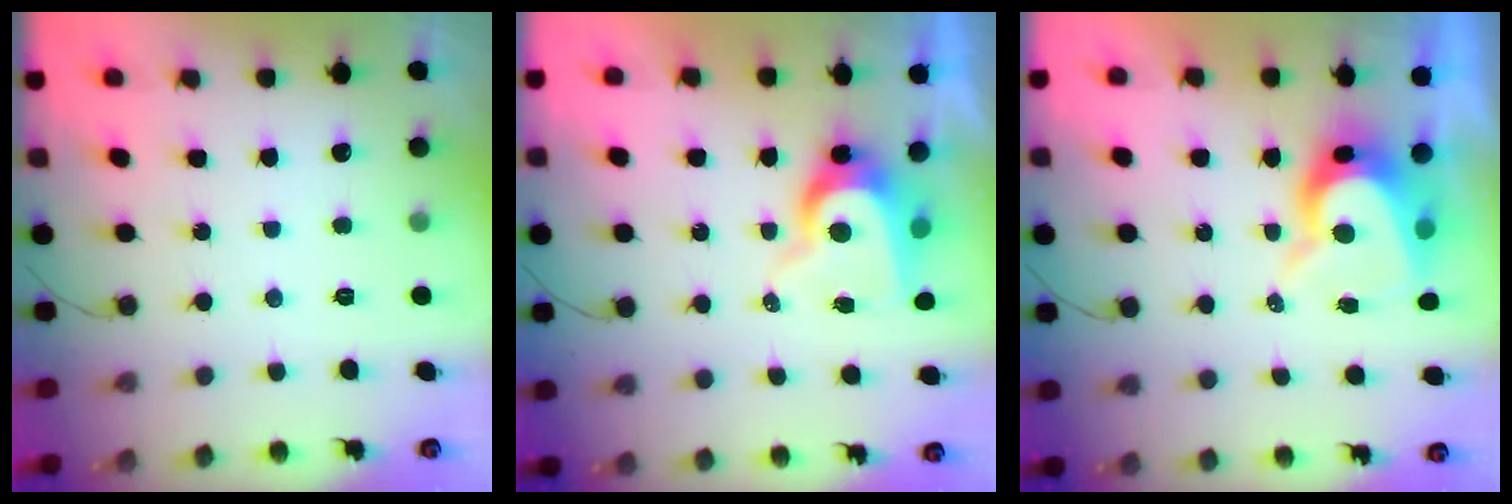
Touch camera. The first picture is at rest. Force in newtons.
{"total": 9.0, "press": 8.9, "slide": 0.9}
{"total": 10.1, "press": 10.1, "slide": 0.7}